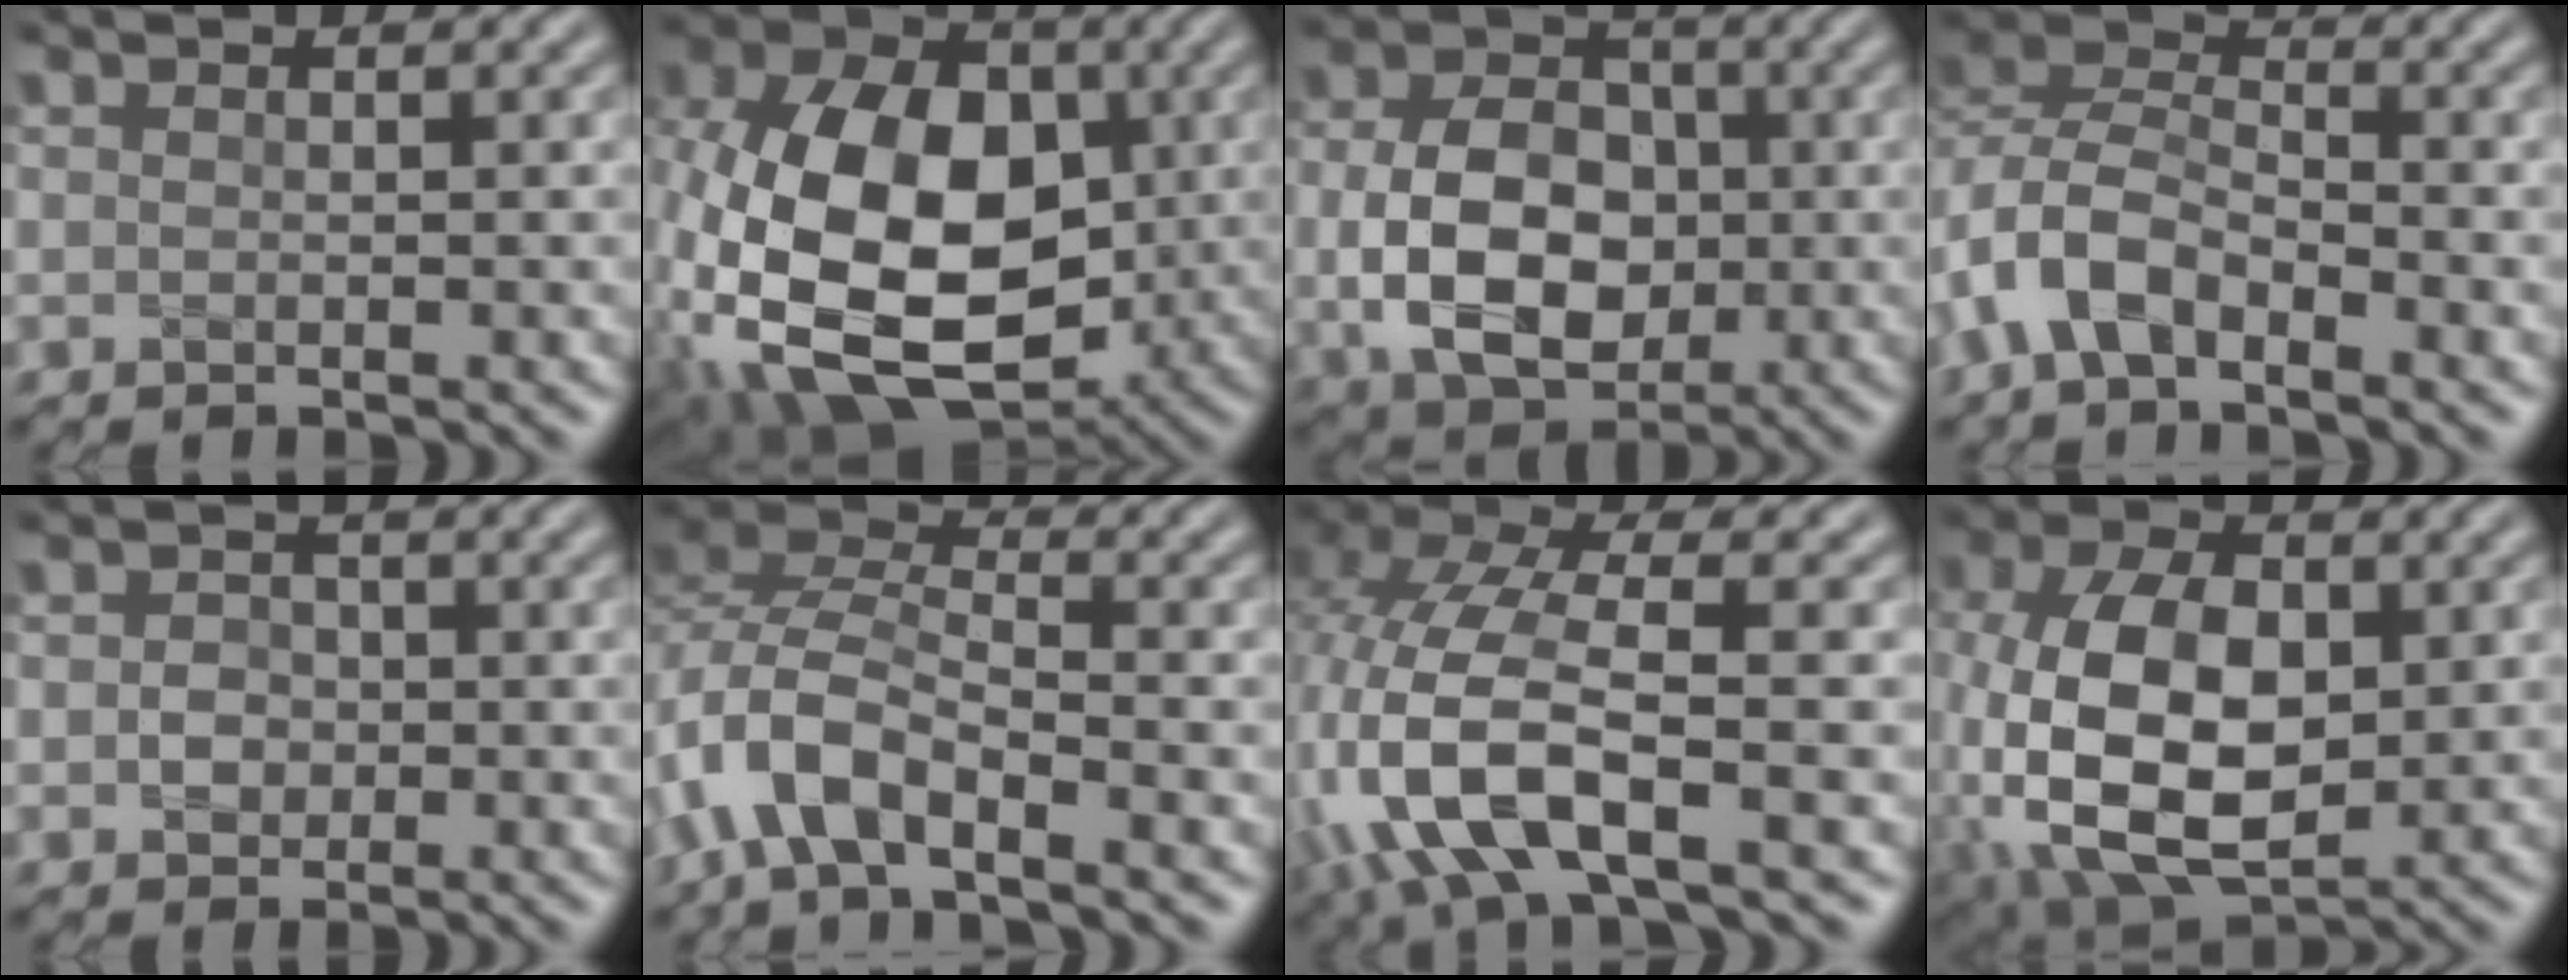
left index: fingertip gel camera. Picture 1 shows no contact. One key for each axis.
{"total": 15.1, "fx": -2.3, "fy": 10.2, "fz": 10.8, "tx": -0.230, "ty": -0.008, "tz": -0.051}
{"total": 8.6, "fx": -0.7, "fy": 6.2, "fz": 6.0, "tx": -0.121, "ty": -0.006, "tz": -0.011}
{"total": 5.4, "fx": -2.9, "fy": 3.0, "fz": 3.4, "tx": -0.064, "ty": 0.006, "tz": -0.071}
{"total": 1.9, "fx": -0.1, "fy": 1.7, "fz": 0.7, "tx": 0.005, "ty": -0.001, "tz": -0.011}
{"total": 6.5, "fx": -3.9, "fy": 2.8, "fz": 4.5, "tx": -0.086, "ty": 0.008, "tz": -0.086}
{"total": 9.3, "fx": -3.3, "fy": 3.6, "fz": 8.0, "tx": -0.182, "ty": 0.004, "tz": -0.074}
{"total": 12.3, "fx": -1.3, "fy": 7.5, "fz": 9.7, "tx": -0.220, "ty": -0.010, "tz": -0.025}